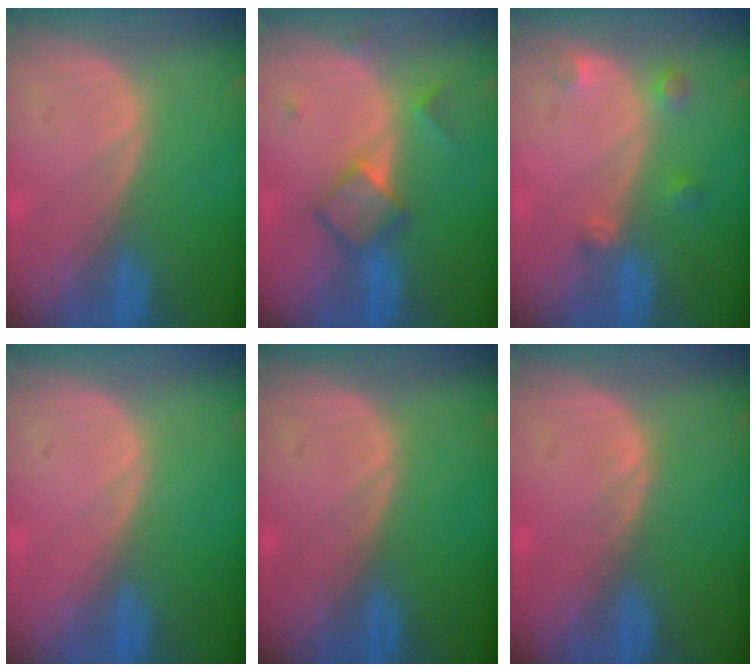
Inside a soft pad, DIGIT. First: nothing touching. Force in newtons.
{"total": 4.9, "press": 4.8, "slide": 0.6}
{"total": 2.6, "press": 2.6, "slide": 0.2}
{"total": 0.0}
{"total": 0.0}
{"total": 0.7, "press": 0.6, "slide": 0.3}